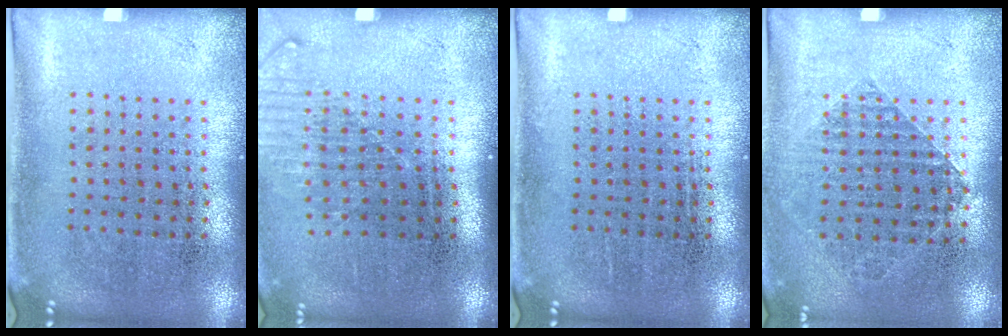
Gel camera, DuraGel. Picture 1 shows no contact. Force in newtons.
{"total": 1.3, "press": 1.1, "slide": 0.8}
{"total": 0.0}
{"total": 0.9, "press": 0.9, "slide": 0.2}